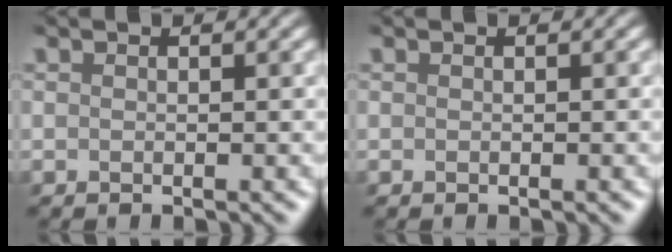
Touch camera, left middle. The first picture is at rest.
{"total": 0.0}